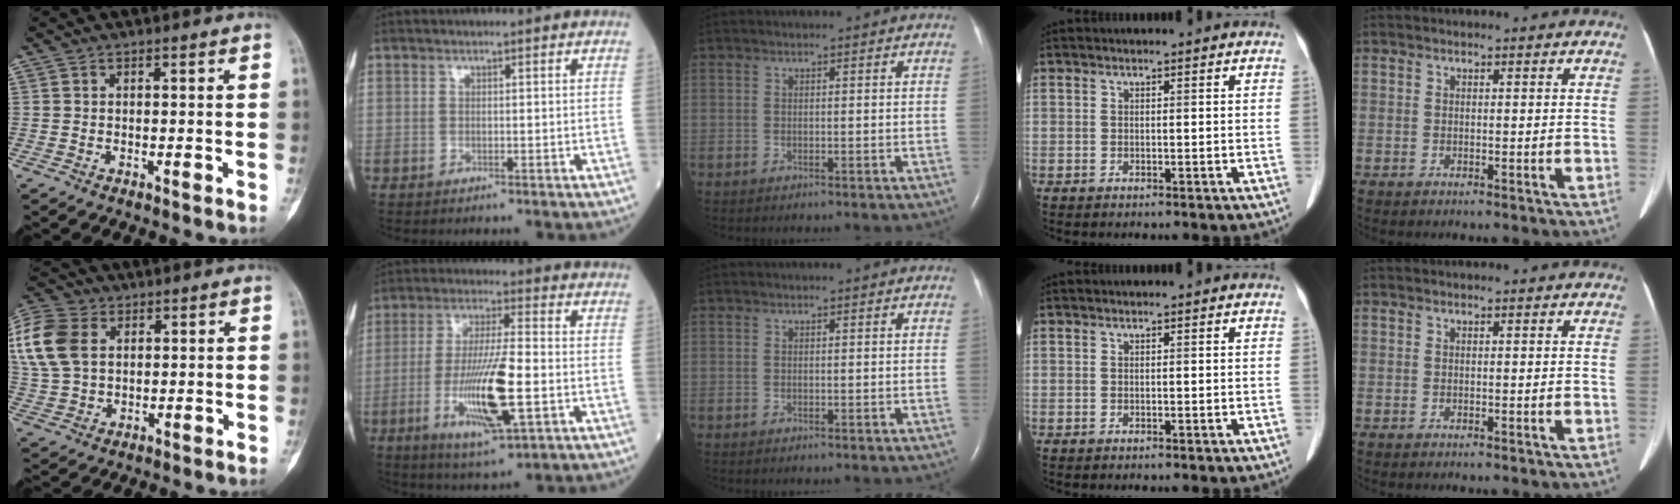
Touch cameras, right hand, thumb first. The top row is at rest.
{"thumb": {"total": 14.1, "force": [4.1, 9.9, 9.2], "torque": [-0.200, 0.003, 0.080]}, "index": {"total": 14.1, "force": [-3.7, 2.3, 13.4], "torque": [-0.262, -0.014, -0.062]}}